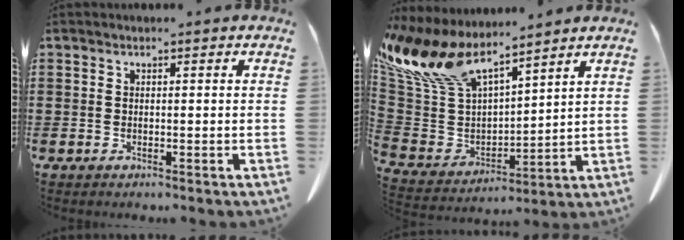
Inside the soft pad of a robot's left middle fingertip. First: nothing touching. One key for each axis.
{"total": 11.9, "fx": 9.5, "fy": 4.4, "fz": 5.6, "tx": -0.155, "ty": -0.054, "tz": 0.173}